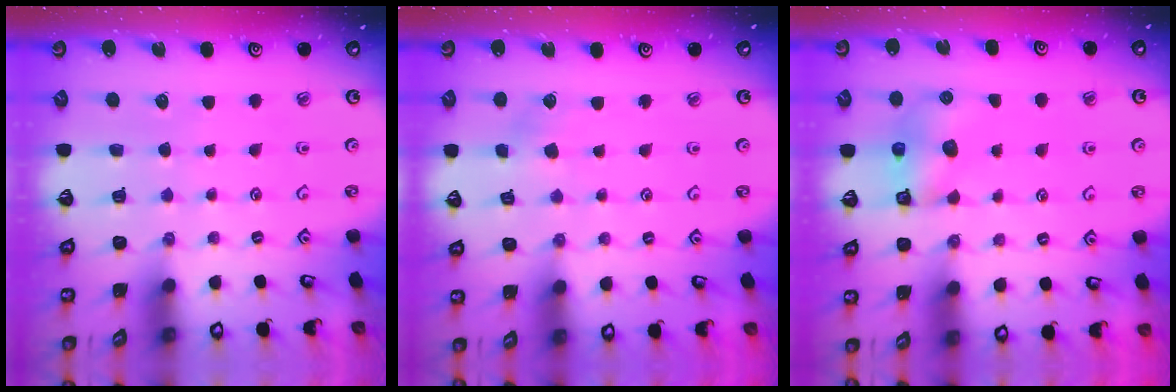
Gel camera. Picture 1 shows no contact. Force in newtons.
{"total": 2.4, "press": 2.3, "slide": 0.4}
{"total": 7.2, "press": 7.2, "slide": 0.2}